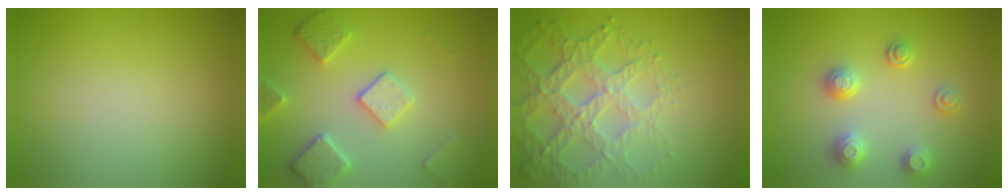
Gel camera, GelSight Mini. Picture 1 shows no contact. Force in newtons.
{"total": 4.6, "press": 3.8, "slide": 2.6}
{"total": 6.3, "press": 4.8, "slide": 4.1}
{"total": 2.6, "press": 2.6, "slide": 0.5}